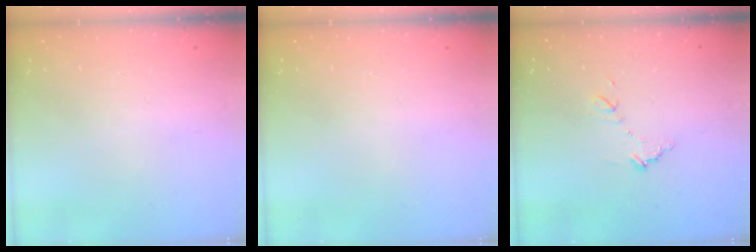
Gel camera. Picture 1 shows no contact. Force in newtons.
{"total": 0.0}
{"total": 7.9, "press": 7.9, "slide": 0.5}